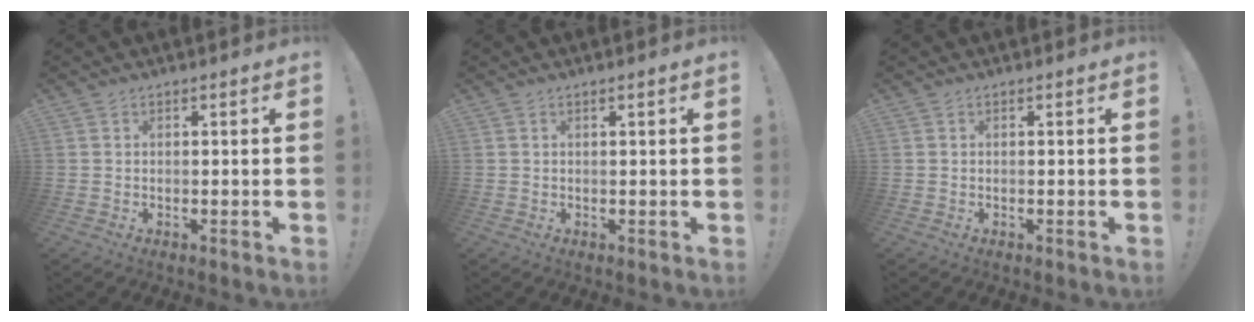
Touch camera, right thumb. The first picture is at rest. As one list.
[{"total": 1.5, "force": [0.6, -0.2, 1.3], "torque": [-0.020, -0.002, 0.008]}, {"total": 0.0}]